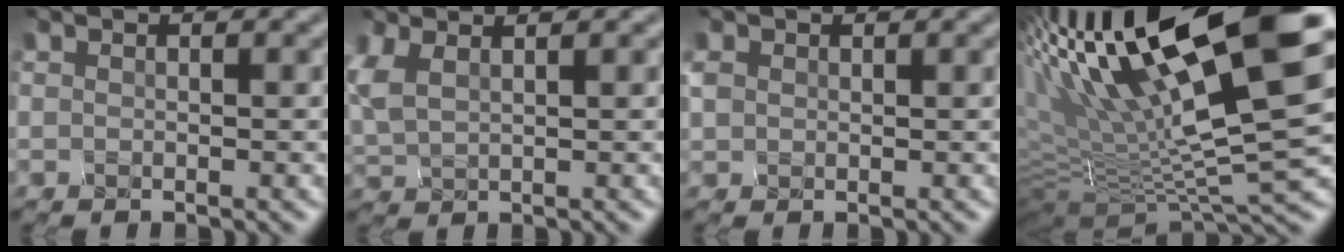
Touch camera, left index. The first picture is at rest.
{"total": 2.6, "force": [1.1, 1.2, 2.1], "torque": [-0.085, 0.011, 0.041]}
{"total": 0.7, "force": [-0.2, -0.1, -0.7], "torque": [-0.010, -0.004, 0.023]}
{"total": 16.5, "force": [3.7, 4.3, 15.6], "torque": [-0.284, 0.000, 0.086]}